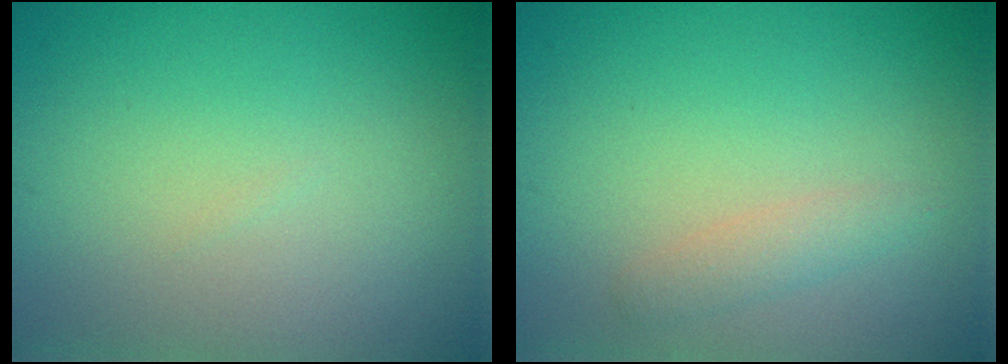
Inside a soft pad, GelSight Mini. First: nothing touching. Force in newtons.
{"total": 1.5, "press": 1.5, "slide": 0.0}